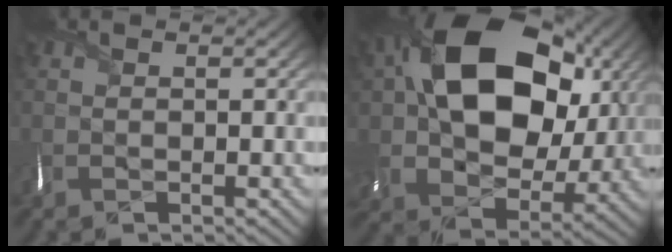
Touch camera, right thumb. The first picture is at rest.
{"total": 20.2, "force": [5.6, 14.4, 13.0], "torque": [-0.264, -0.006, 0.125]}